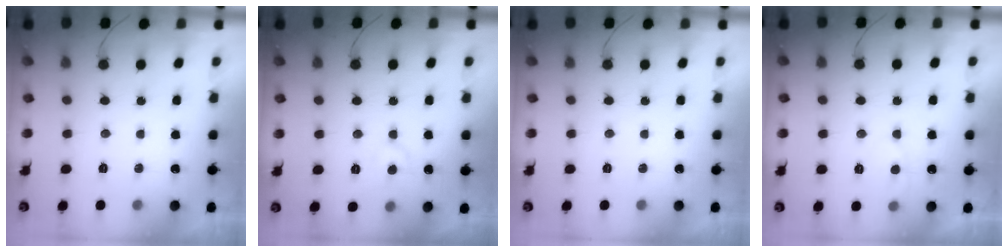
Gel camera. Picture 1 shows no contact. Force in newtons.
{"total": 4.8, "press": 4.8, "slide": 0.2}
{"total": 0.0}
{"total": 3.3, "press": 3.3, "slide": 0.4}